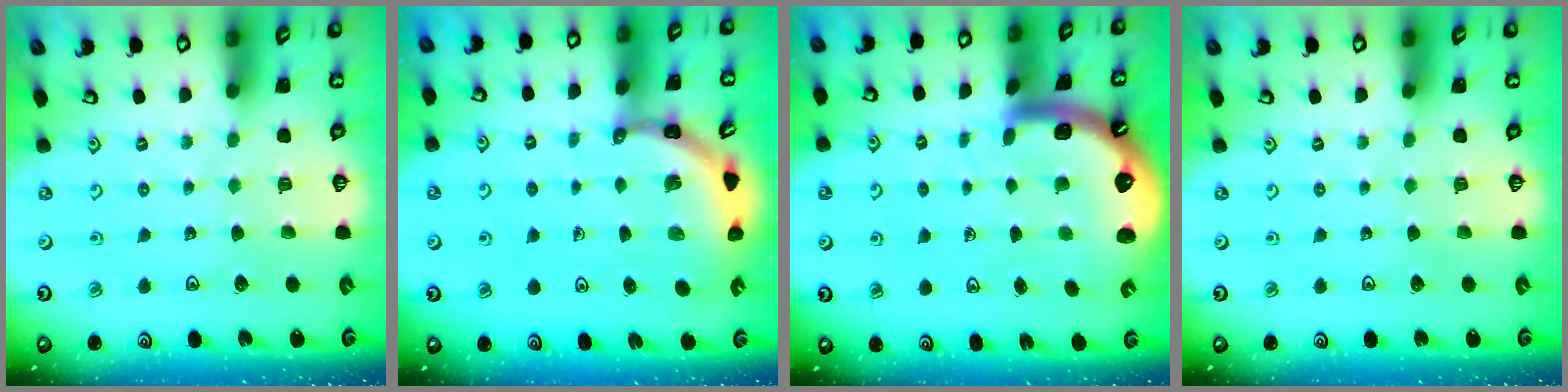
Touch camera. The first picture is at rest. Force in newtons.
{"total": 4.5, "press": 4.5, "slide": 0.4}
{"total": 4.6, "press": 4.5, "slide": 0.6}
{"total": 0.0}